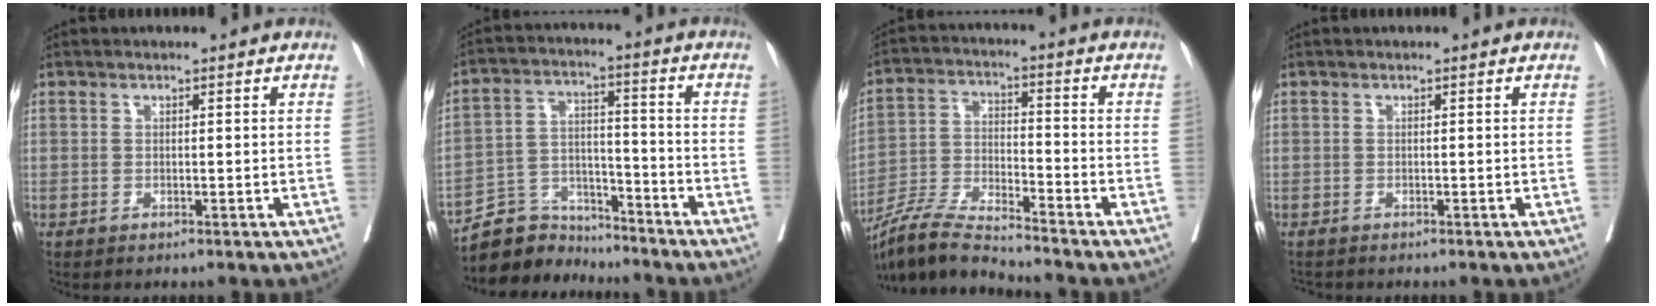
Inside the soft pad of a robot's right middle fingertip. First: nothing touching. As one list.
[{"total": 8.4, "force": [-8.0, 2.6, -0.3], "torque": [0.006, 0.029, -0.148]}, {"total": 9.3, "force": [-8.8, -0.2, 2.9], "torque": [-0.060, -0.008, -0.169]}, {"total": 0.8, "force": [-0.7, 0.2, 0.0], "torque": [-0.006, -0.002, -0.016]}]